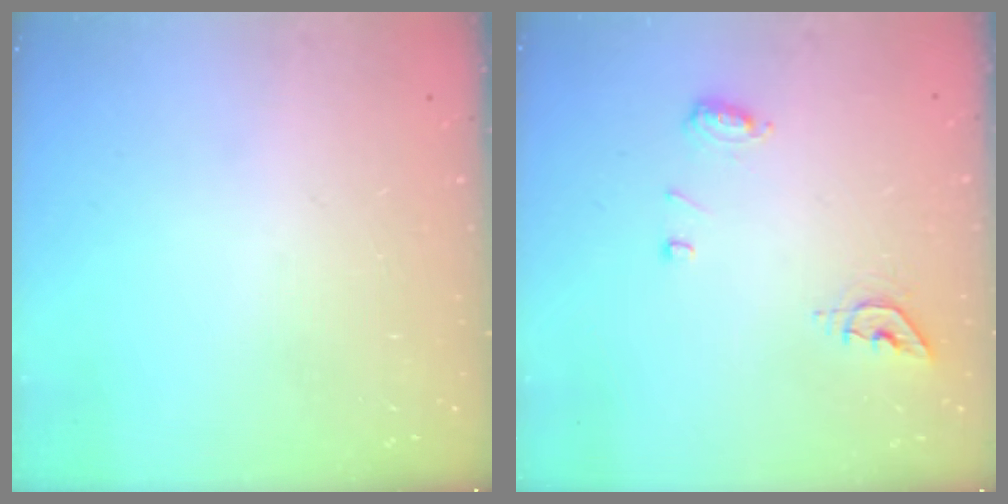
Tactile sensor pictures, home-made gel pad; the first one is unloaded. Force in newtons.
{"total": 7.2, "press": 7.1, "slide": 0.9}